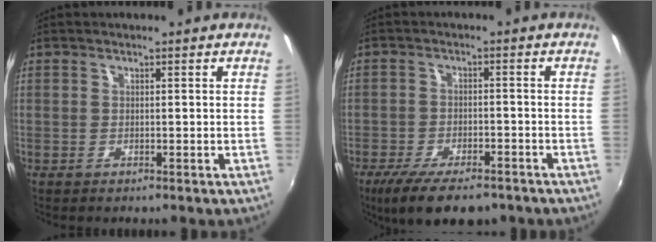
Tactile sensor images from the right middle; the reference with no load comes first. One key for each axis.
{"total": 11.9, "fx": -8.9, "fy": 3.7, "fz": 7.1, "tx": -0.153, "ty": -0.038, "tz": -0.145}